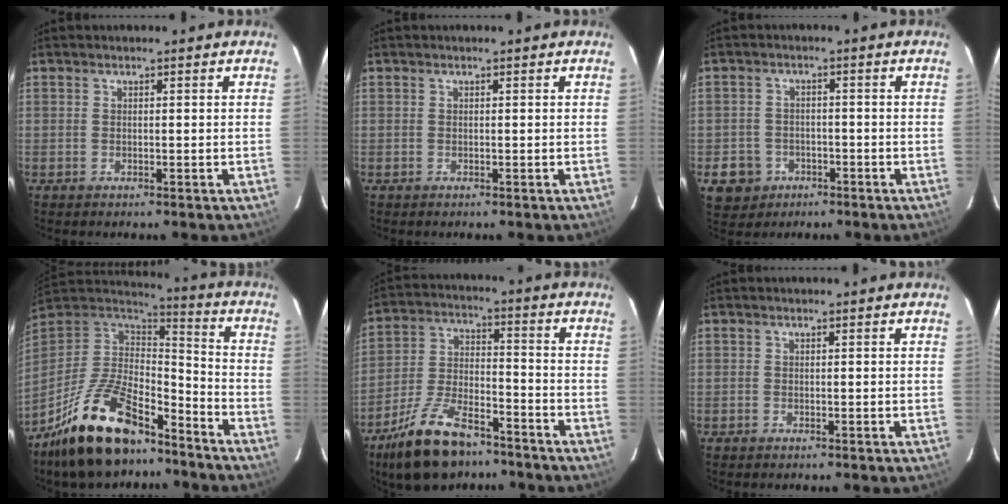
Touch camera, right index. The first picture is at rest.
{"total": 0.0}
{"total": 6.6, "force": [-2.9, 5.8, 1.5], "torque": [-0.053, 0.016, -0.036]}
{"total": 22.8, "force": [-15.9, 9.1, 13.5], "torque": [-0.269, -0.010, -0.267]}
{"total": 16.3, "force": [-11.7, 6.8, 9.0], "torque": [-0.187, -0.006, -0.205]}
{"total": 0.0}